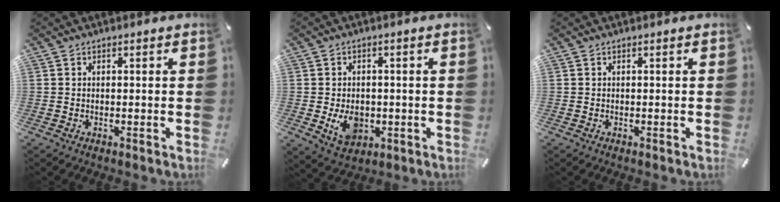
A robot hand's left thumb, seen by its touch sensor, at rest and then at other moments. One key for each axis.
{"total": 7.6, "fx": -1.3, "fy": 5.9, "fz": 4.5, "tx": -0.072, "ty": 0.000, "tz": -0.021}
{"total": 0.0}